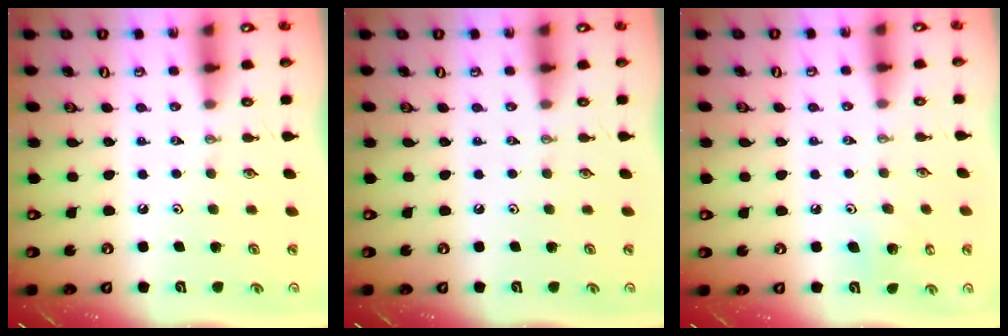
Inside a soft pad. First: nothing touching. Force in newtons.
{"total": 0.0}
{"total": 5.2, "press": 5.1, "slide": 0.4}